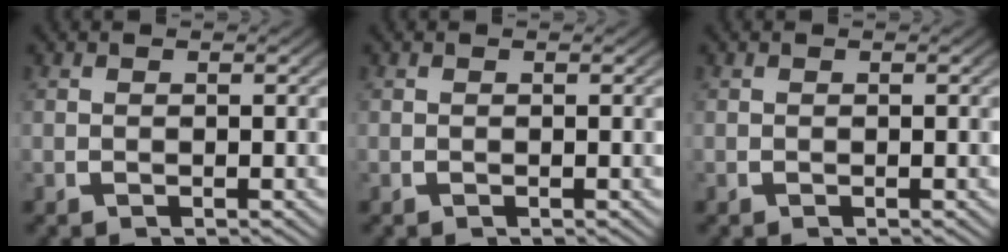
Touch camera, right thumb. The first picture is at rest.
{"total": 0.0}
{"total": 0.0}